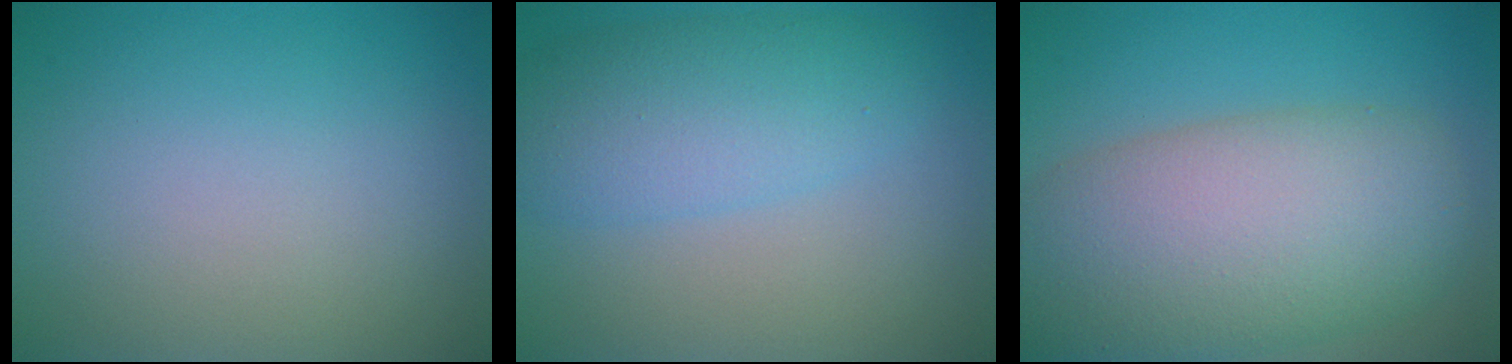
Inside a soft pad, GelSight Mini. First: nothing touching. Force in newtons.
{"total": 6.9, "press": 6.9, "slide": 0.2}
{"total": 11.1, "press": 11.0, "slide": 0.6}